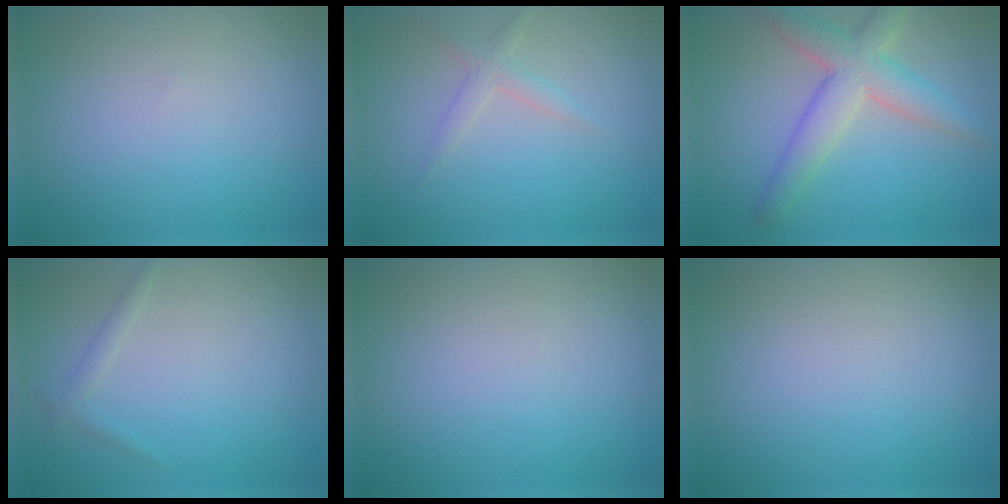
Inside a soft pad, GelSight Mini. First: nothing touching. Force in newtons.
{"total": 1.5, "press": 1.5, "slide": 0.0}
{"total": 5.2, "press": 5.2, "slide": 0.5}
{"total": 1.1, "press": 1.1, "slide": 0.1}
{"total": 0.0}
{"total": 0.0}